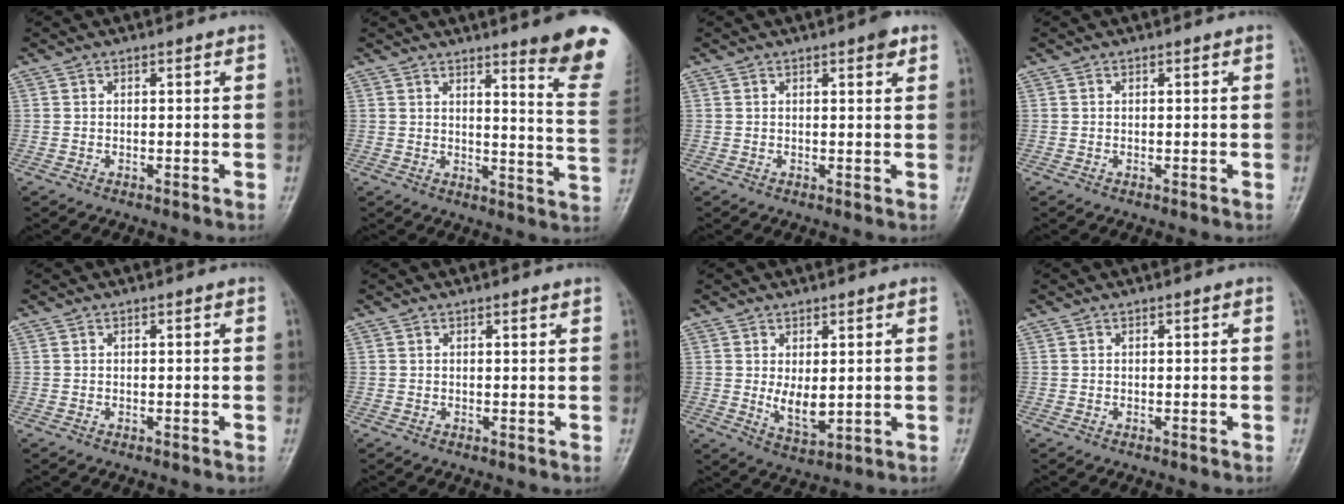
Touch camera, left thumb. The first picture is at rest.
{"total": 13.9, "force": [10.1, 0.8, 9.5], "torque": [-0.094, -0.078, 0.117]}
{"total": 2.3, "force": [1.4, 0.6, 1.7], "torque": [-0.021, -0.005, 0.015]}
{"total": 0.0}
{"total": 0.0}
{"total": 0.8, "force": [0.7, 0.1, 0.5], "torque": [-0.007, -0.002, 0.009]}
{"total": 5.6, "force": [0.5, 2.8, 4.9], "torque": [-0.072, -0.018, 0.021]}
{"total": 0.0}